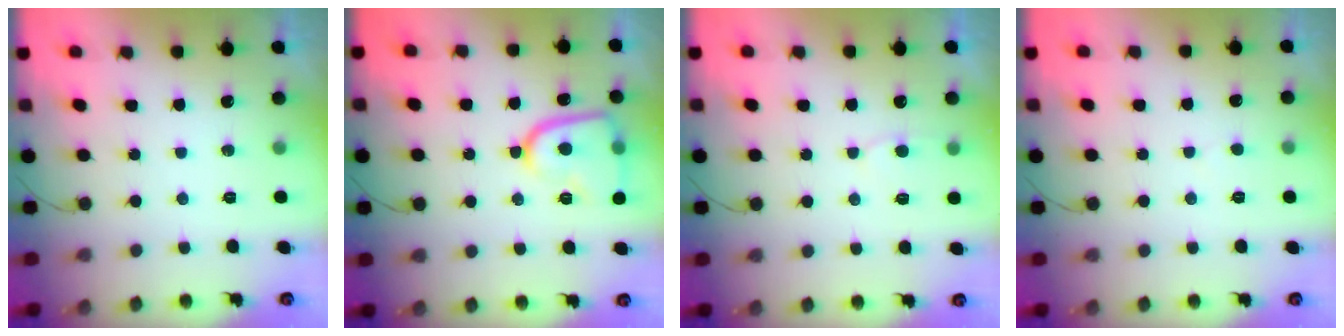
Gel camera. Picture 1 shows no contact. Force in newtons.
{"total": 13.9, "press": 13.9, "slide": 1.2}
{"total": 4.2, "press": 4.2, "slide": 0.4}
{"total": 2.1, "press": 2.1, "slide": 0.1}